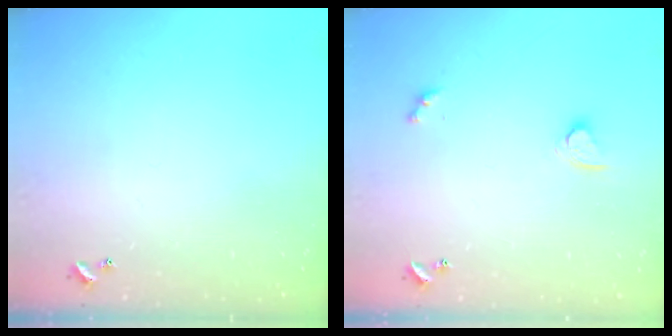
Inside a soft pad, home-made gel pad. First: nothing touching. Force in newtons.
{"total": 2.8, "press": 2.8, "slide": 0.3}